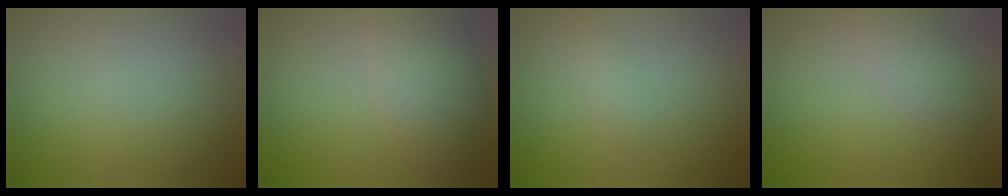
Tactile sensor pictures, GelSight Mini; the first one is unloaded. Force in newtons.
{"total": 5.1, "press": 5.1, "slide": 0.2}
{"total": 1.1, "press": 1.1, "slide": 0.0}
{"total": 2.1, "press": 2.1, "slide": 0.1}